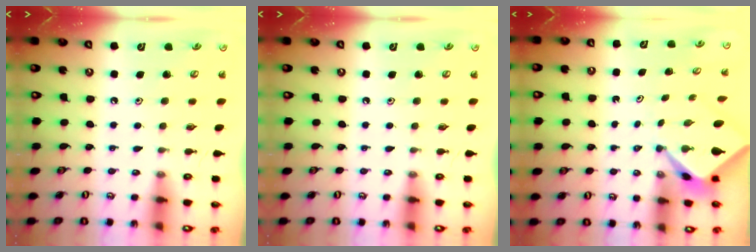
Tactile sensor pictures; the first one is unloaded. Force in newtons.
{"total": 0.0}
{"total": 2.5, "press": 2.5, "slide": 0.1}